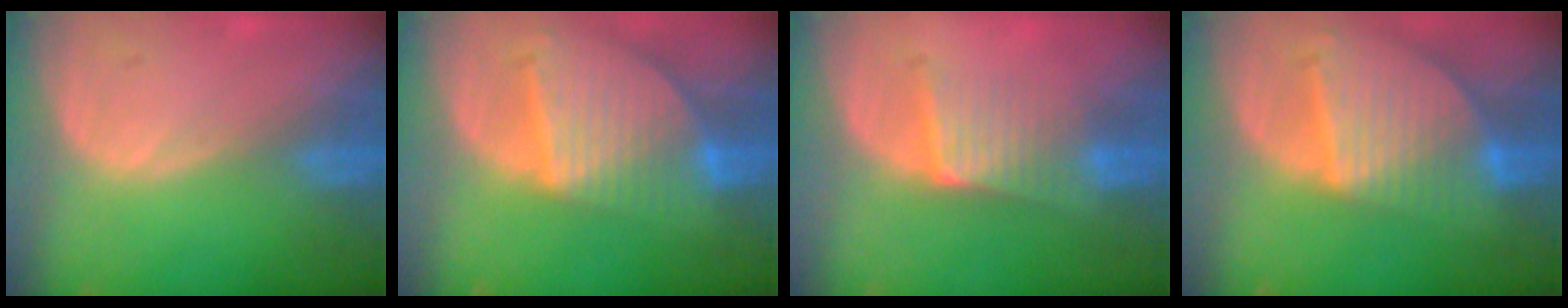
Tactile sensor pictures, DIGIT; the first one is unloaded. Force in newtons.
{"total": 9.6, "press": 8.3, "slide": 4.8}
{"total": 6.5, "press": 5.7, "slide": 3.0}
{"total": 9.6, "press": 8.3, "slide": 4.8}